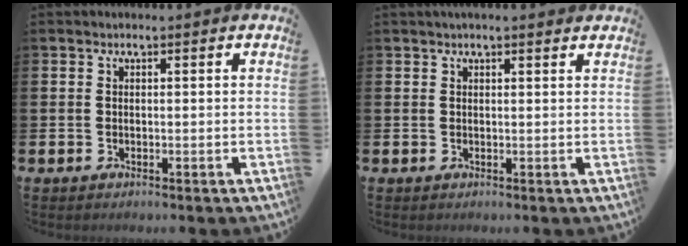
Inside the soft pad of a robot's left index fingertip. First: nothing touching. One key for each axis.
{"total": 1.1, "fx": 1.0, "fy": 0.0, "fz": 0.5, "tx": -0.004, "ty": -0.001, "tz": 0.018}